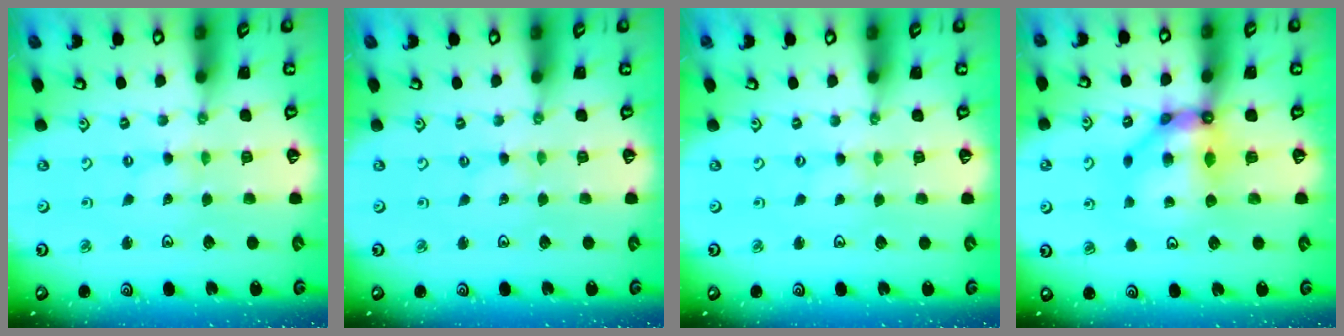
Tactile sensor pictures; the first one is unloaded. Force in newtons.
{"total": 0.0}
{"total": 0.0}
{"total": 10.2, "press": 10.1, "slide": 0.9}